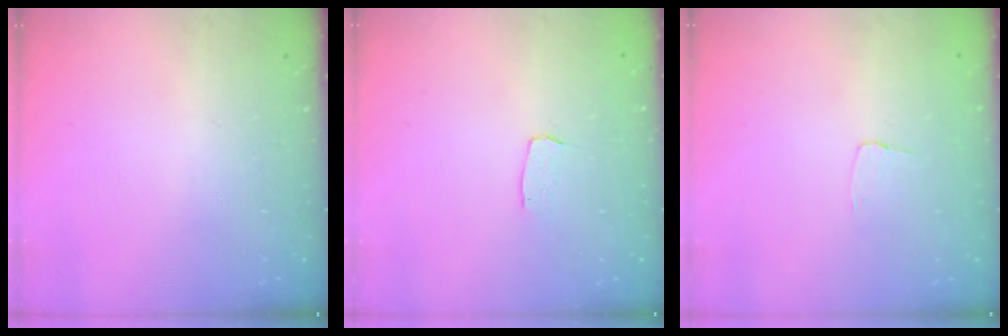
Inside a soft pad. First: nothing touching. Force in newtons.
{"total": 3.0, "press": 3.0, "slide": 0.2}
{"total": 2.6, "press": 2.6, "slide": 0.2}